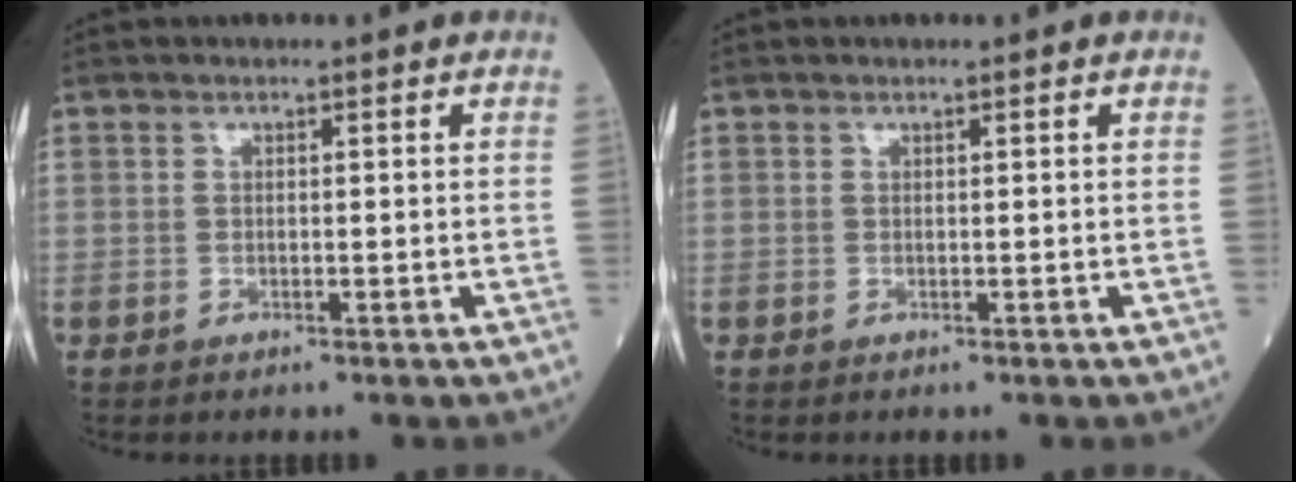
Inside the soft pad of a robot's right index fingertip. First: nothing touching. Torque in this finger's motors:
{"motor_torque": [0.11, 0.02, 0.05, -0.01]}